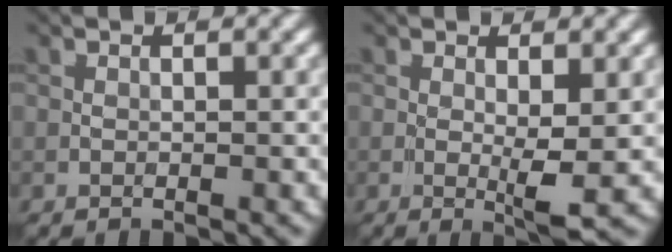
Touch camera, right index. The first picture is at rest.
{"total": 2.6, "force": [0.0, 0.4, 2.6], "torque": [-0.046, -0.009, 0.000]}